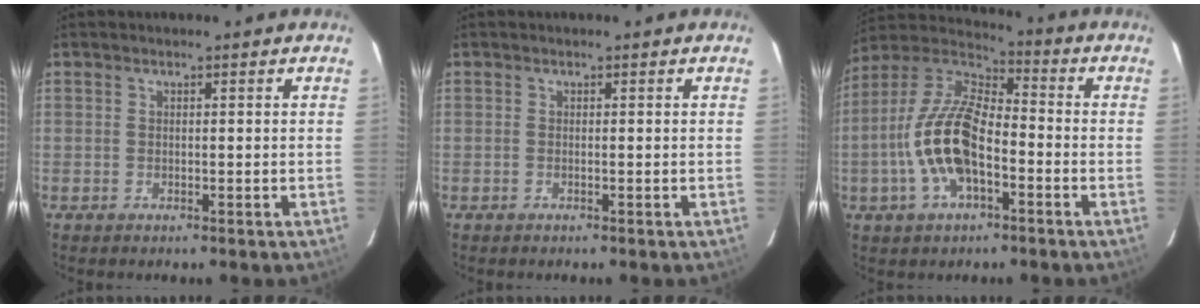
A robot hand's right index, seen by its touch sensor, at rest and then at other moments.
{"total": 0.0}
{"total": 15.3, "force": [-4.5, 7.0, 12.9], "torque": [-0.265, 0.005, -0.088]}